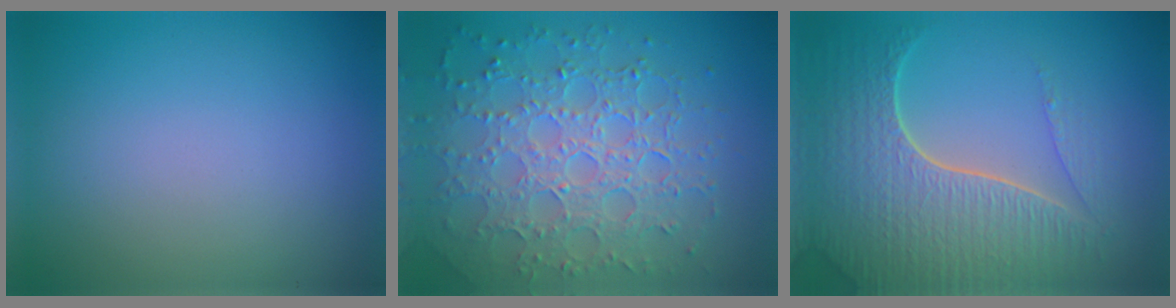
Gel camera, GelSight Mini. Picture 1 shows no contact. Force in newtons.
{"total": 7.6, "press": 5.6, "slide": 5.2}
{"total": 7.1, "press": 5.2, "slide": 4.9}